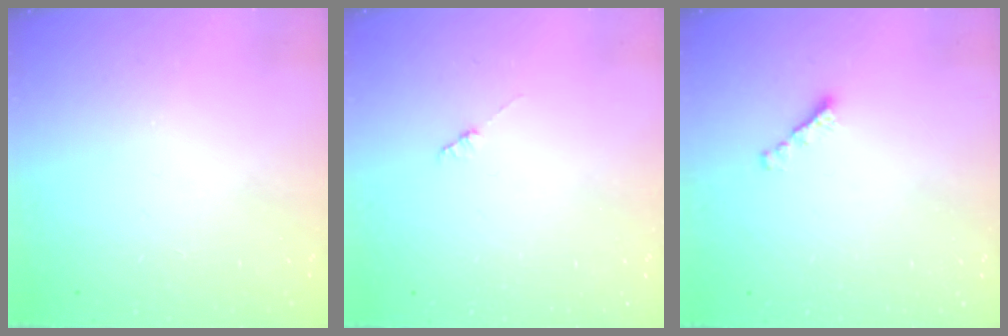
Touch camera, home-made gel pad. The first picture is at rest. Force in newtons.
{"total": 0.9, "press": 0.8, "slide": 0.2}
{"total": 2.7, "press": 2.7, "slide": 0.2}